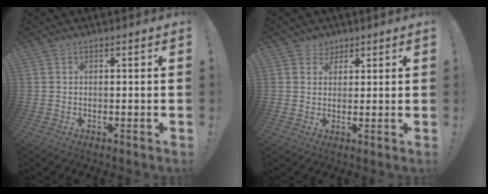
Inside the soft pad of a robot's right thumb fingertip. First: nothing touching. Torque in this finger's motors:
{"motor_torque": [-0.11, 0.13, -0.02, 0.23, -0.01]}